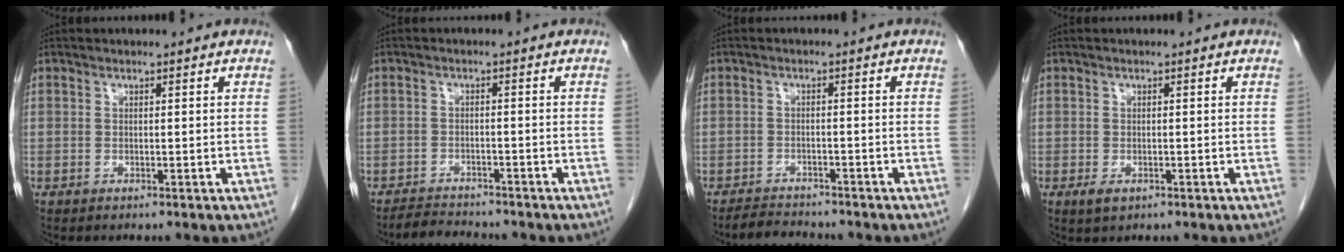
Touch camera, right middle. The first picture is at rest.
{"total": 4.0, "force": [-3.9, 0.8, 0.5], "torque": [-0.012, -0.012, -0.066]}
{"total": 3.7, "force": [-3.6, 0.9, 0.5], "torque": [-0.013, -0.010, -0.060]}
{"total": 1.8, "force": [-0.8, 0.9, 1.3], "torque": [-0.023, -0.001, -0.007]}